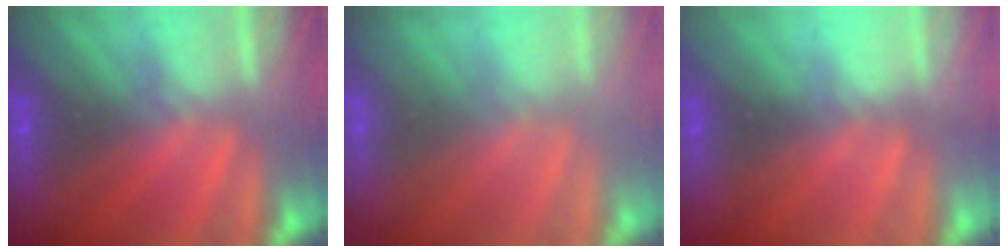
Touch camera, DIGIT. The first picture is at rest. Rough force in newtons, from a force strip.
{"total": 2.9}
{"total": 2.1}